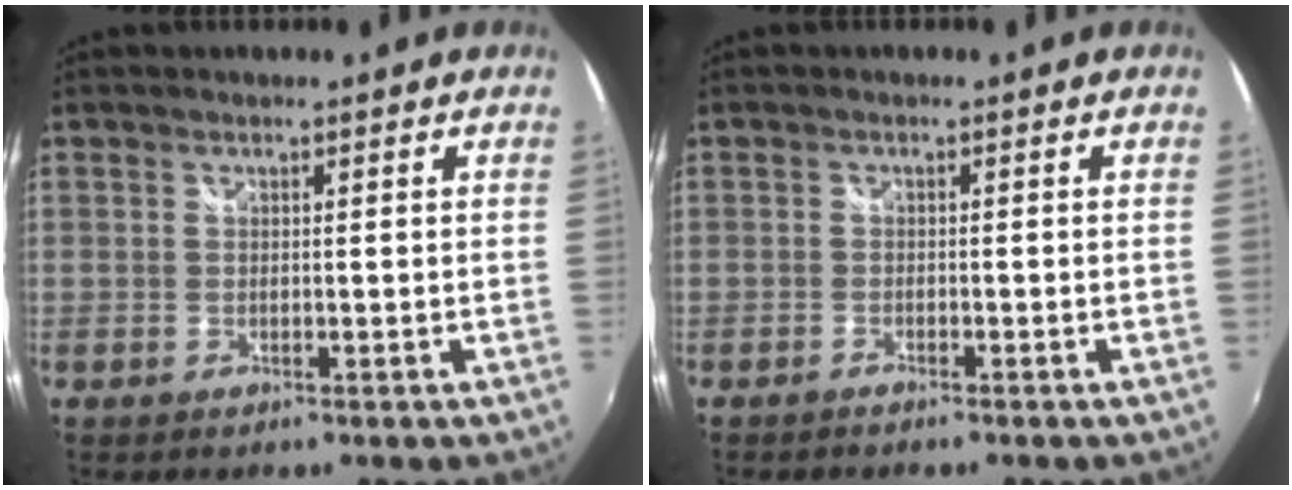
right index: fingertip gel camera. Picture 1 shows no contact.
{"total": 1.1, "force": [-1.1, 0.0, 0.2], "torque": [-0.015, -0.003, -0.021]}